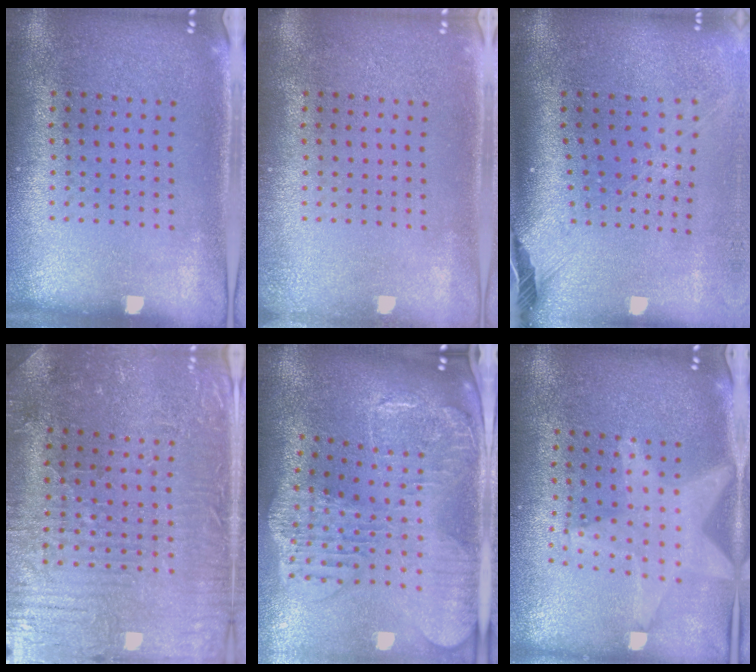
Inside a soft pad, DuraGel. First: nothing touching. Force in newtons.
{"total": 0.9, "press": 0.8, "slide": 0.2}
{"total": 2.6, "press": 1.8, "slide": 1.8}
{"total": 2.3, "press": 2.2, "slide": 0.4}
{"total": 2.9, "press": 2.4, "slide": 1.5}
{"total": 1.8, "press": 1.6, "slide": 0.8}